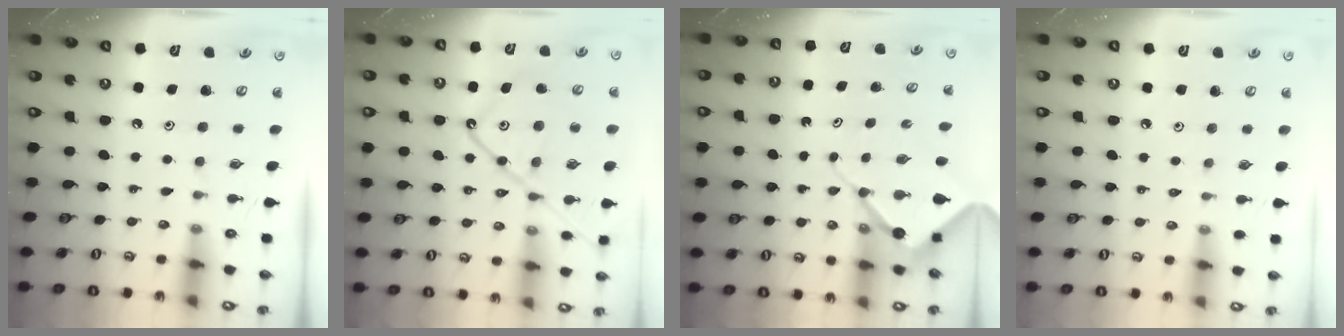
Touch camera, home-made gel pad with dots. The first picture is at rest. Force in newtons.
{"total": 15.9, "press": 15.8, "slide": 1.7}
{"total": 7.7, "press": 7.7, "slide": 0.8}
{"total": 1.9, "press": 1.9, "slide": 0.4}